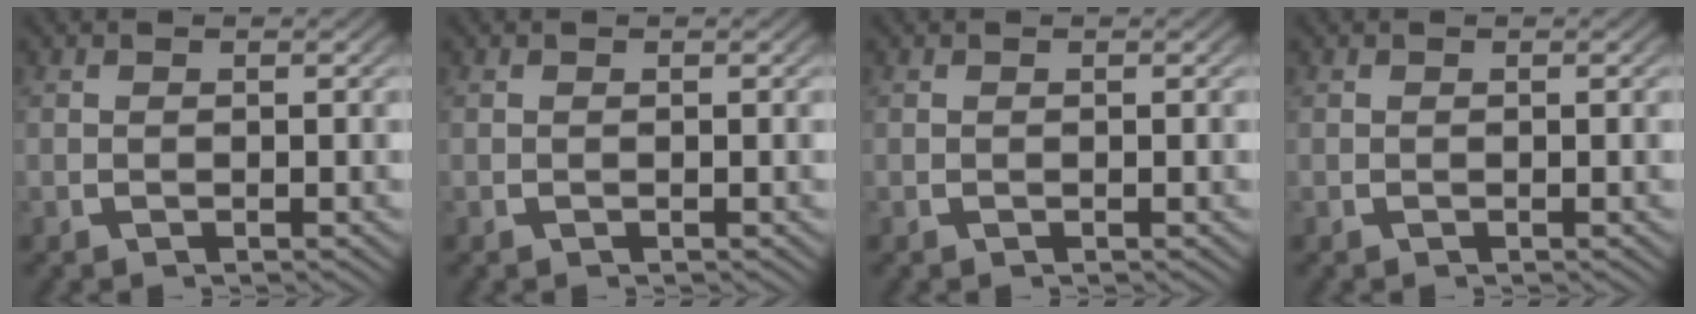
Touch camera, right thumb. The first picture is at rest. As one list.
[{"total": 0.0}, {"total": 0.0}, {"total": 0.0}]